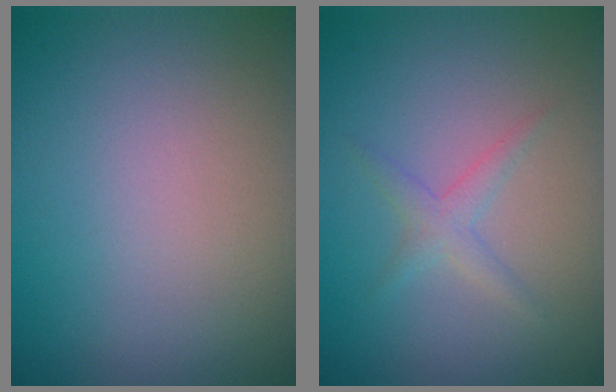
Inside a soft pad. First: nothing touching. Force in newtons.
{"total": 1.4, "press": 1.4, "slide": 0.1}